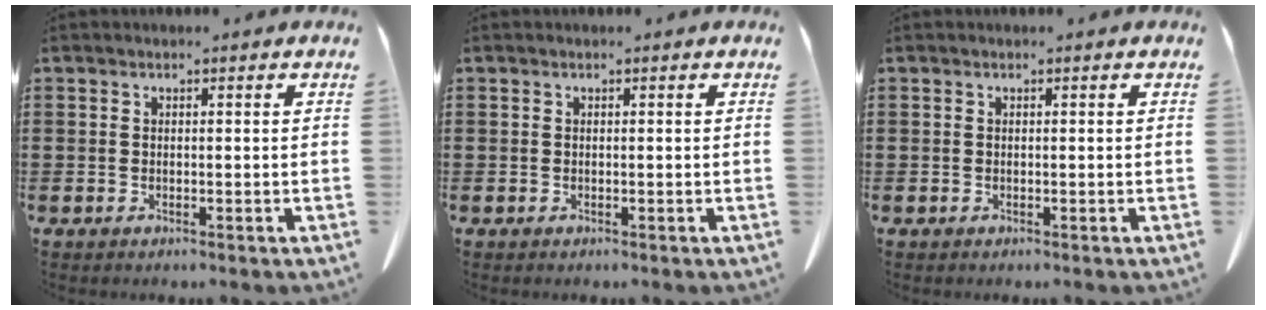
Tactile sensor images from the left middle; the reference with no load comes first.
{"total": 0.0}
{"total": 0.0}